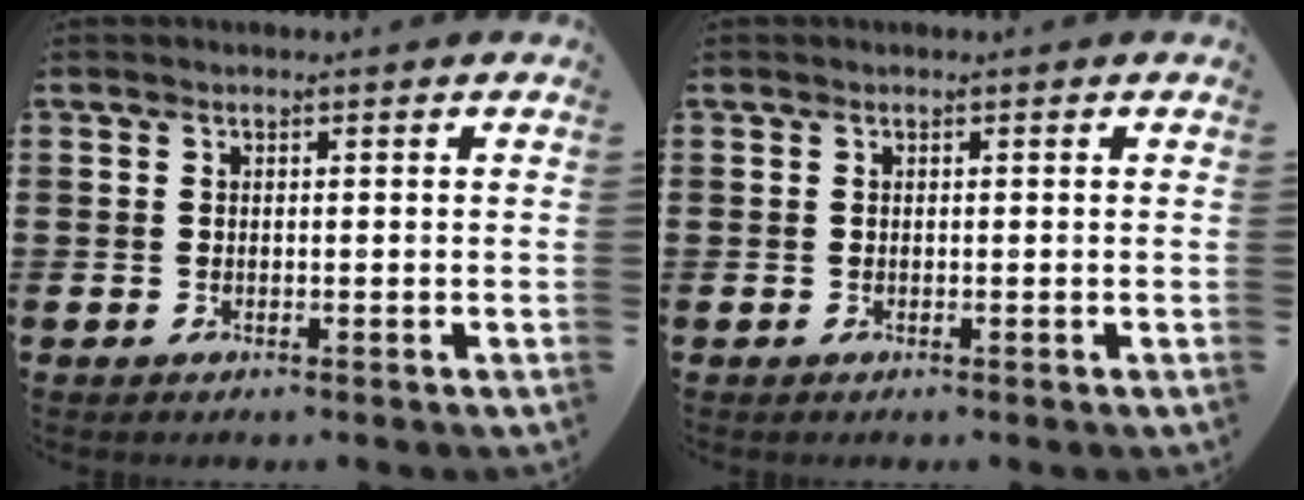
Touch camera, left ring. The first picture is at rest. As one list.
[{"total": 0.0}]